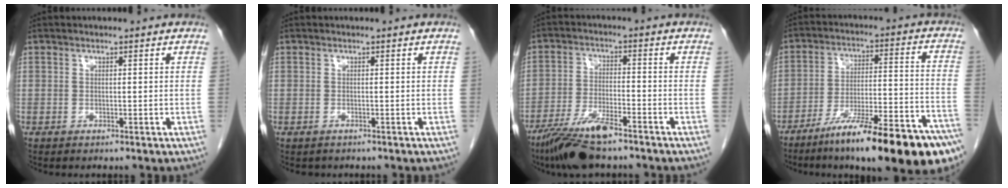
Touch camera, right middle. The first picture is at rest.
{"total": 0.8, "force": [-0.6, 0.5, 0.0], "torque": [-0.011, 0.002, -0.007]}
{"total": 9.3, "force": [-7.0, 1.6, 6.0], "torque": [-0.117, -0.021, -0.127]}
{"total": 22.7, "force": [-15.9, 3.1, 16.0], "torque": [-0.171, 0.012, -0.247]}